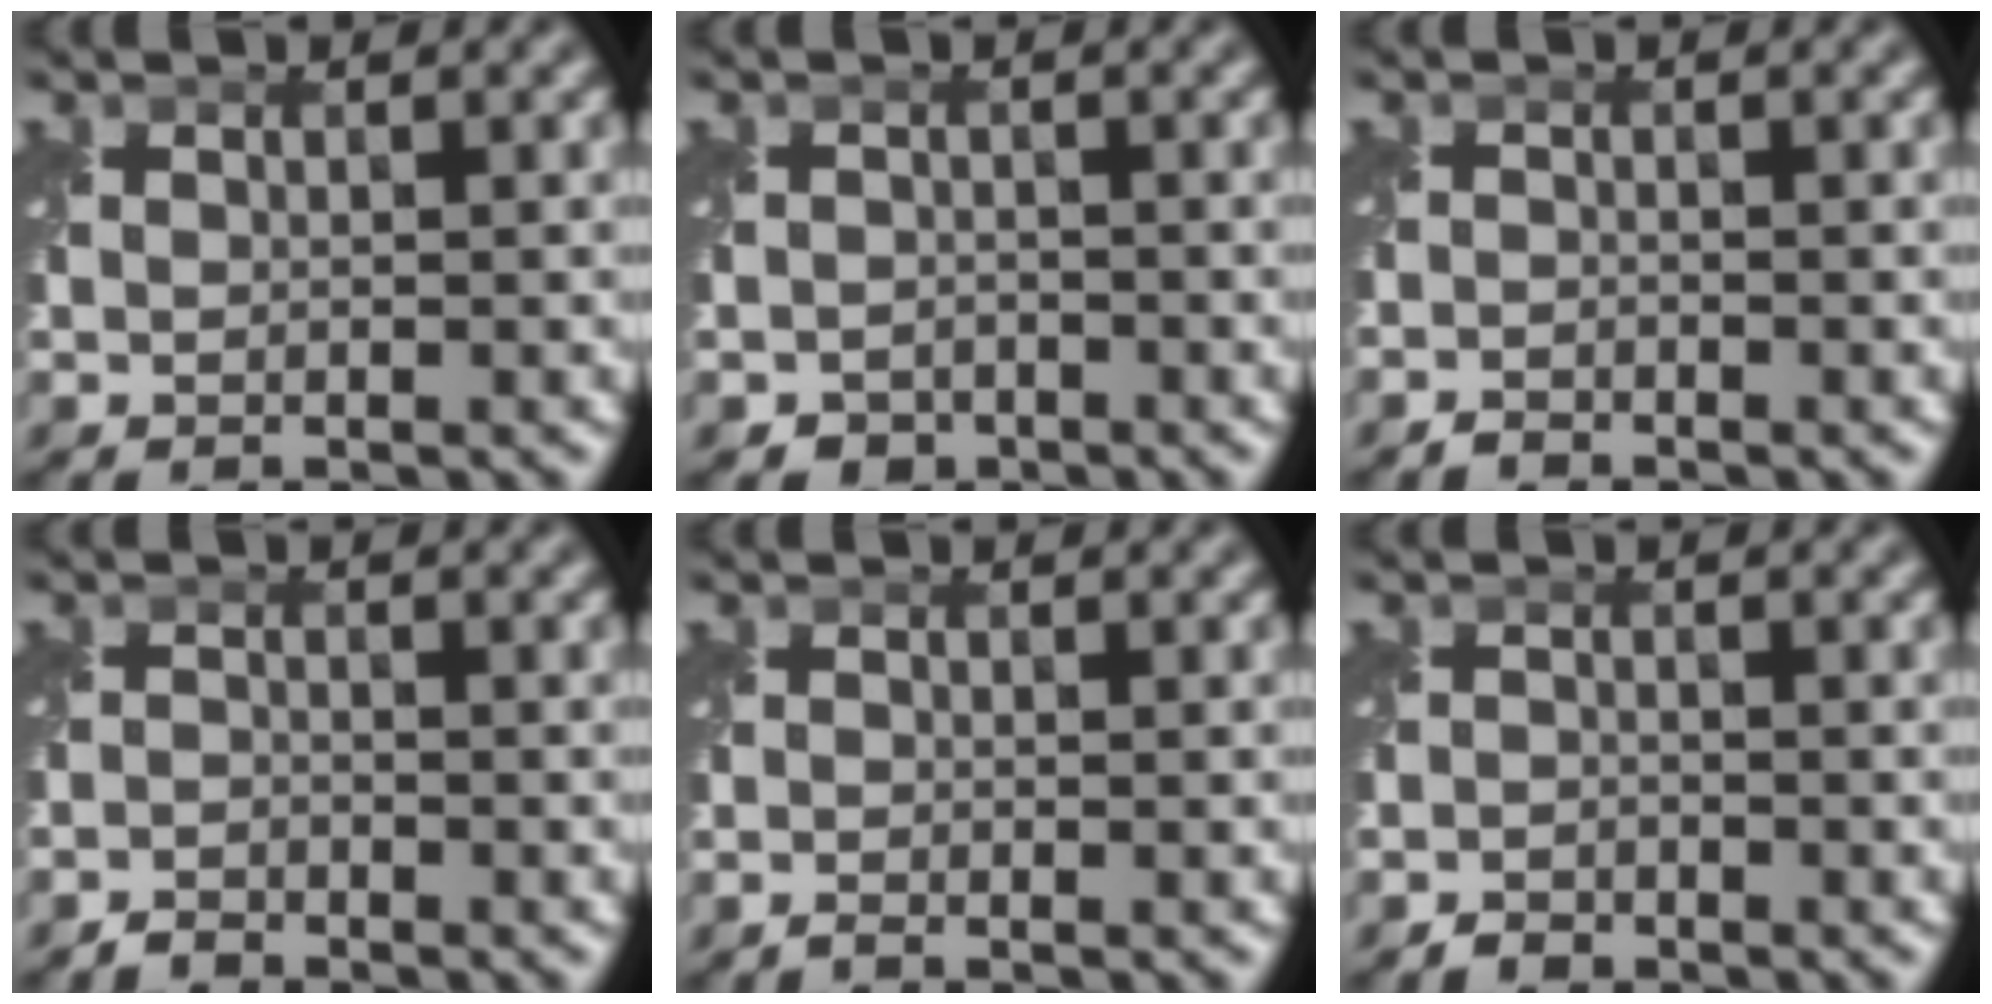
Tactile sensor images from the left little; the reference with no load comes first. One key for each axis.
{"total": 1.6, "fx": -1.2, "fy": 1.1, "fz": 0.2, "tx": 0.001, "ty": -0.005, "tz": -0.023}
{"total": 0.9, "fx": -0.9, "fy": 0.2, "fz": 0.0, "tx": 0.001, "ty": -0.003, "tz": -0.020}
{"total": 1.3, "fx": -1.2, "fy": 0.2, "fz": 0.0, "tx": 0.002, "ty": -0.001, "tz": -0.030}
{"total": 0.7, "fx": -0.7, "fy": 0.0, "fz": 0.3, "tx": -0.005, "ty": -0.007, "tz": -0.017}
{"total": 1.2, "fx": -1.1, "fy": 0.5, "fz": 0.0, "tx": 0.002, "ty": -0.001, "tz": -0.024}